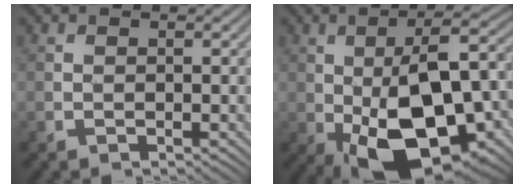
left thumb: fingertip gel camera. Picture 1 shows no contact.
{"total": 17.7, "force": [-4.3, 8.5, 14.9], "torque": [-0.236, -0.012, -0.061]}